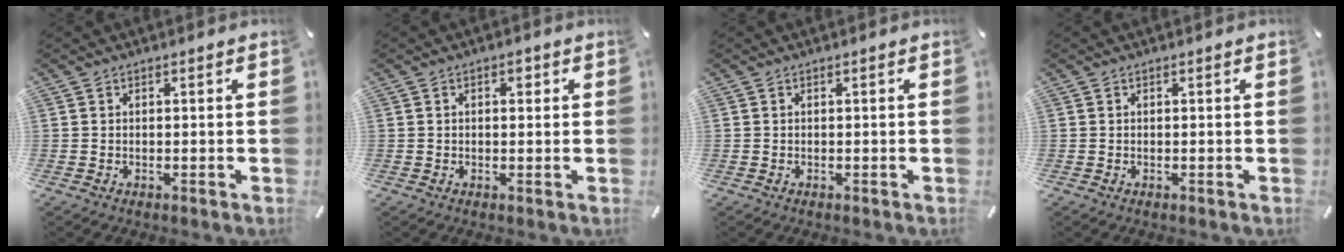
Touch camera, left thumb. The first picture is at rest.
{"total": 2.0, "force": [0.5, 1.3, 1.5], "torque": [-0.024, 0.005, 0.004]}
{"total": 0.0}
{"total": 0.0}